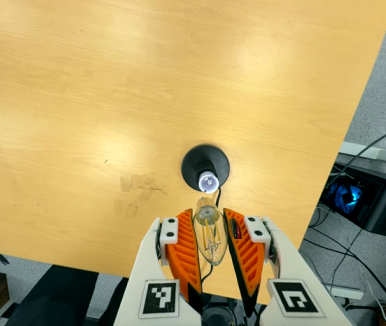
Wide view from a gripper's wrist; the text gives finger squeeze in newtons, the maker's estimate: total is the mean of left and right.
{"total": 12.3, "left": 13.0, "right": 11.7}